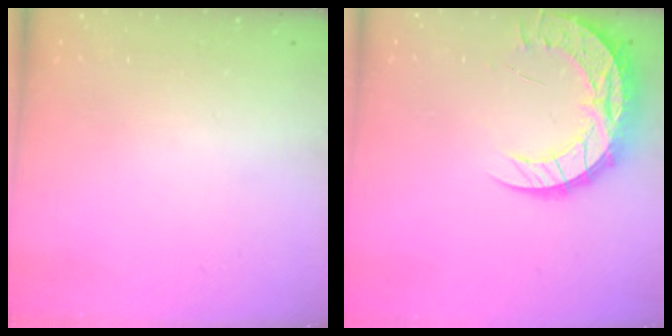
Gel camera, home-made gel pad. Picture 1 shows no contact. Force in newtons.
{"total": 13.4, "press": 13.4, "slide": 1.0}